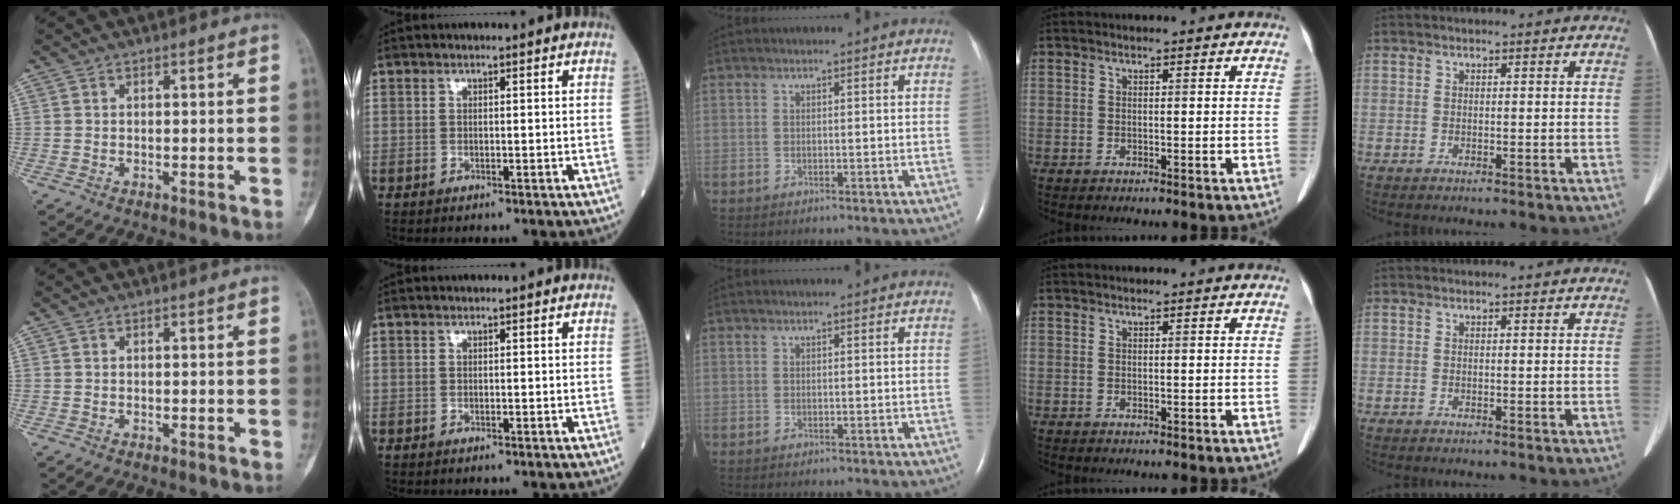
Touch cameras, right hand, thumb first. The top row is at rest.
{}